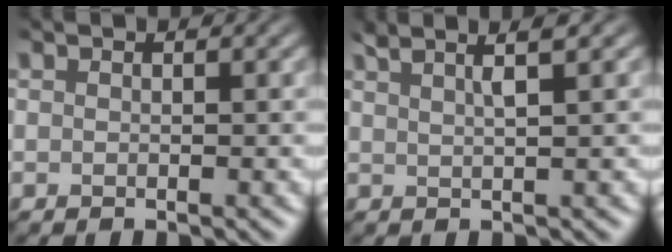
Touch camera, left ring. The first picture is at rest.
{"total": 4.1, "force": [2.6, 1.0, 2.9], "torque": [-0.026, 0.016, 0.019]}